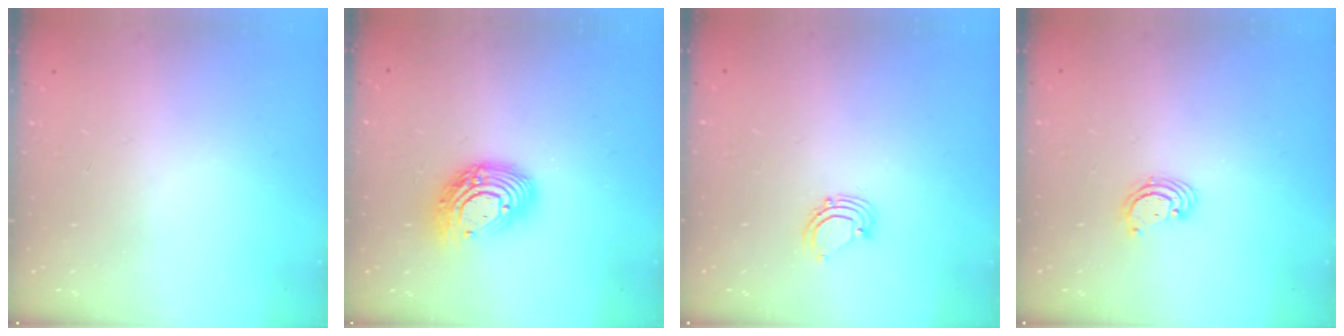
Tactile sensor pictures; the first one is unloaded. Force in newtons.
{"total": 13.4, "press": 13.3, "slide": 1.4}
{"total": 2.9, "press": 2.9, "slide": 0.2}
{"total": 3.1, "press": 3.1, "slide": 0.1}